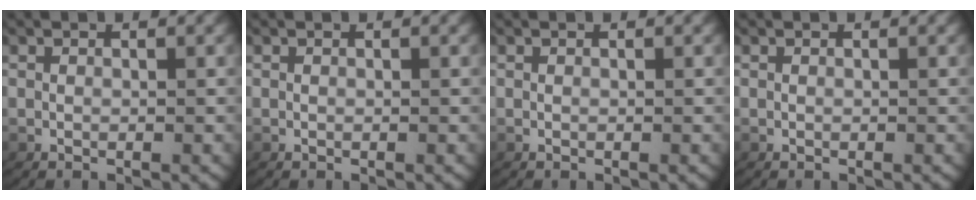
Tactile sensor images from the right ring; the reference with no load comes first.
{"total": 0.0}
{"total": 0.0}
{"total": 0.0}